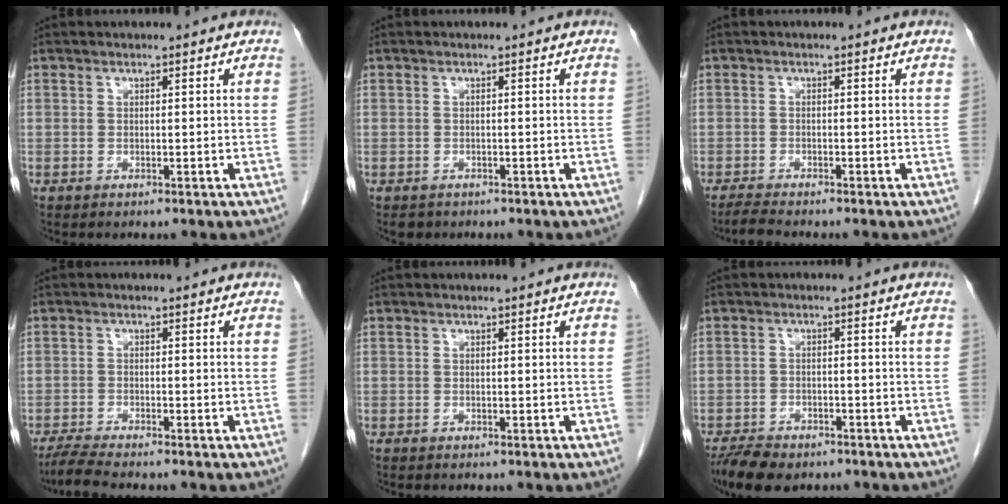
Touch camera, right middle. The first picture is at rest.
{"total": 1.2, "force": [-0.9, 0.8, 0.2], "torque": [-0.013, -0.002, -0.010]}
{"total": 2.6, "force": [-2.3, -0.2, 1.0], "torque": [-0.031, -0.013, -0.042]}
{"total": 3.8, "force": [-3.4, -0.5, 1.7], "torque": [-0.040, -0.018, -0.064]}
{"total": 0.0}
{"total": 7.1, "force": [-5.5, 2.8, 3.3], "torque": [-0.059, -0.009, -0.087]}